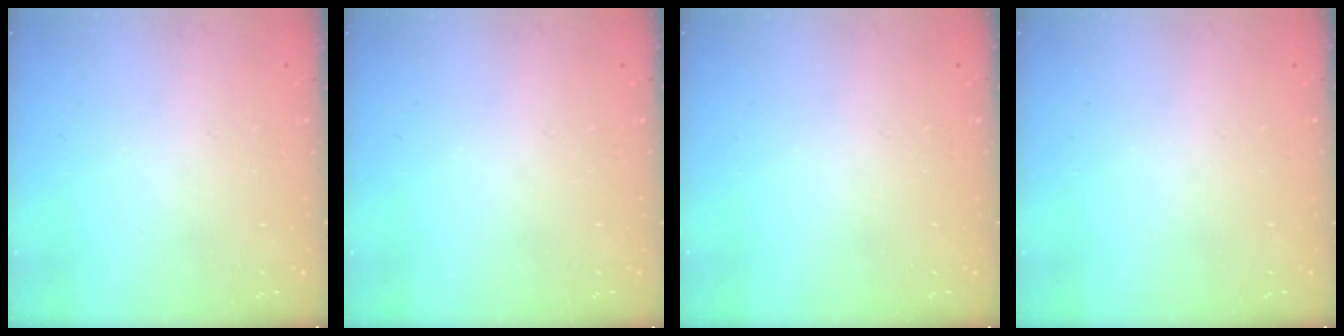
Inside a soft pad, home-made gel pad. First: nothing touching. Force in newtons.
{"total": 0.0}
{"total": 0.0}
{"total": 0.0}